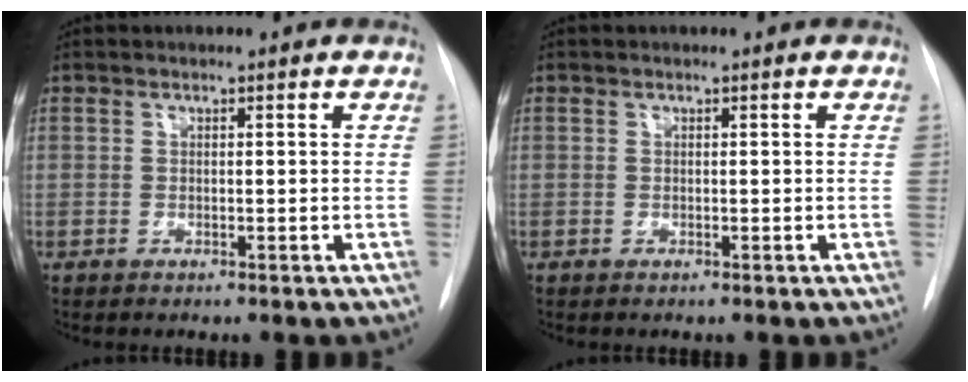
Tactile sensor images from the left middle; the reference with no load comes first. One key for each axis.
{"total": 0.0}